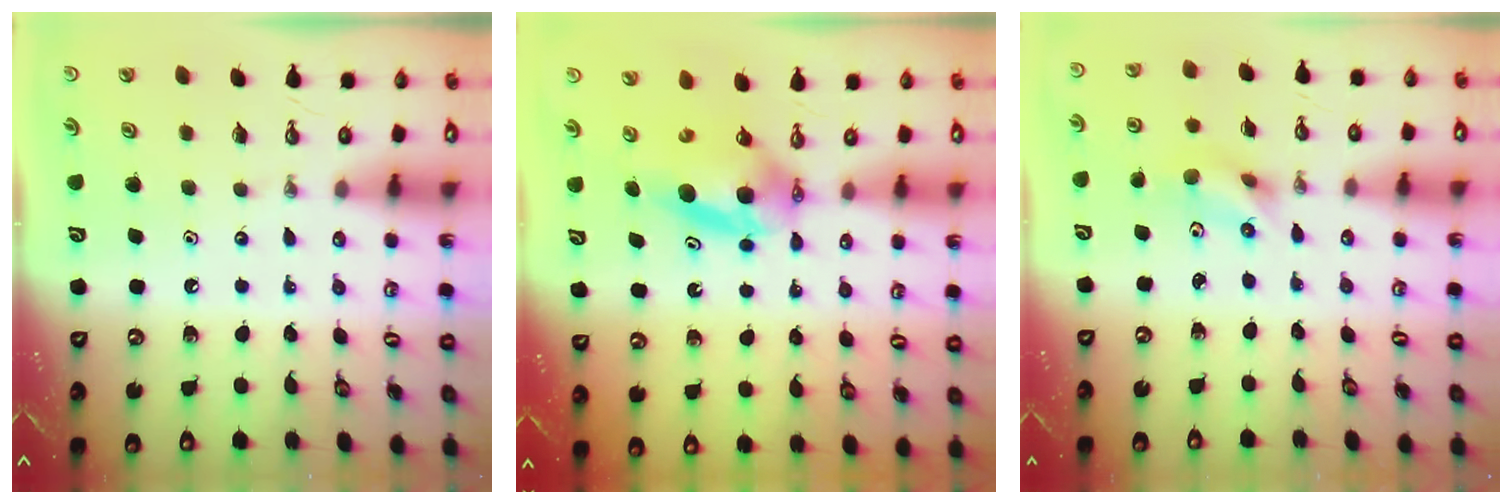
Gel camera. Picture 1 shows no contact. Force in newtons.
{"total": 6.6, "press": 6.3, "slide": 2.0}
{"total": 7.3, "press": 2.5, "slide": 6.8}